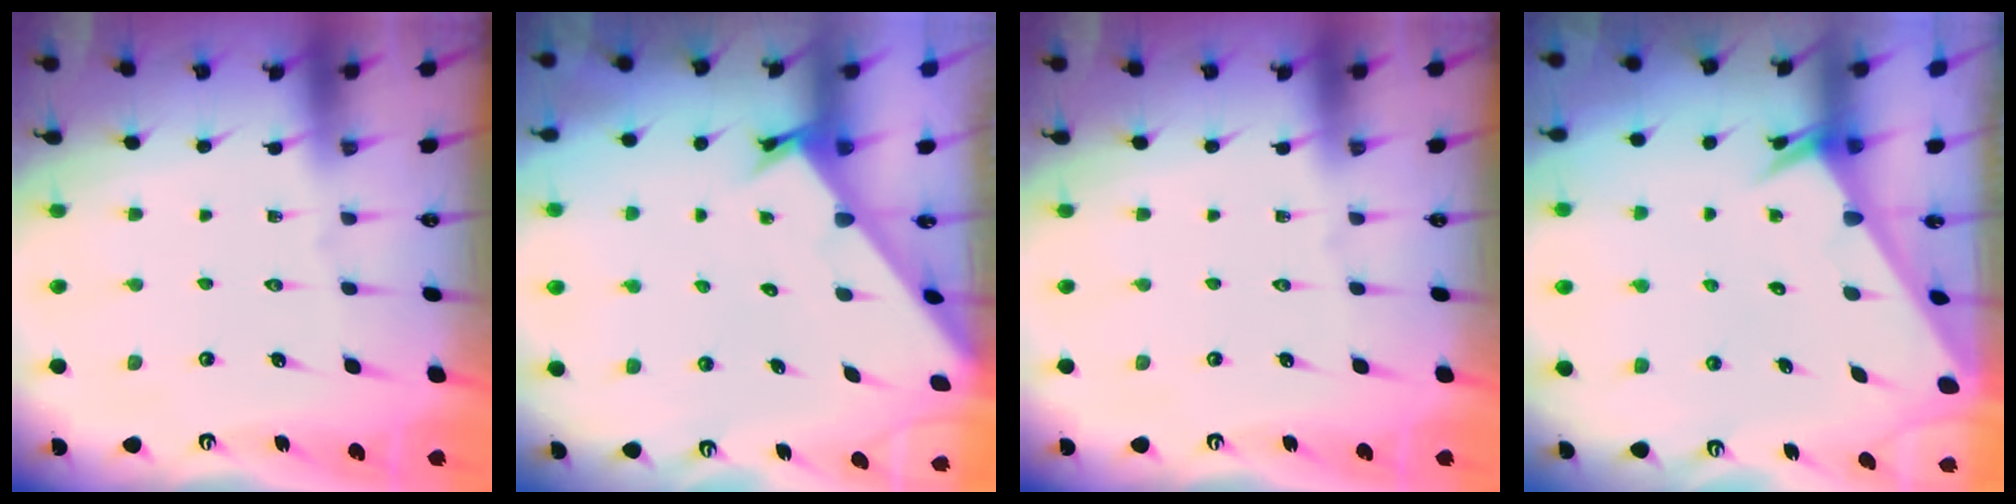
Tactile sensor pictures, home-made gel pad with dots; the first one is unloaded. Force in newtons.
{"total": 2.1, "press": 2.1, "slide": 0.2}
{"total": 0.0}
{"total": 2.6, "press": 2.6, "slide": 0.1}